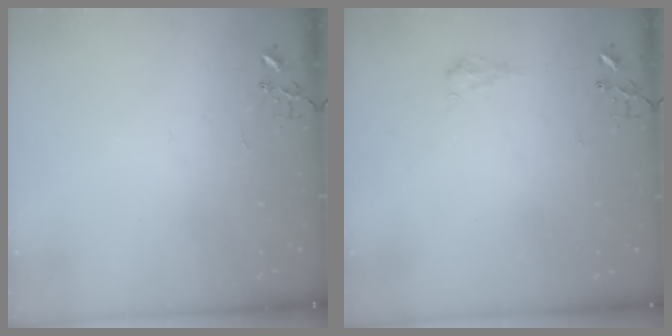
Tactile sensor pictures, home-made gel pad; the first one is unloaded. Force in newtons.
{"total": 6.8, "press": 6.8, "slide": 0.8}